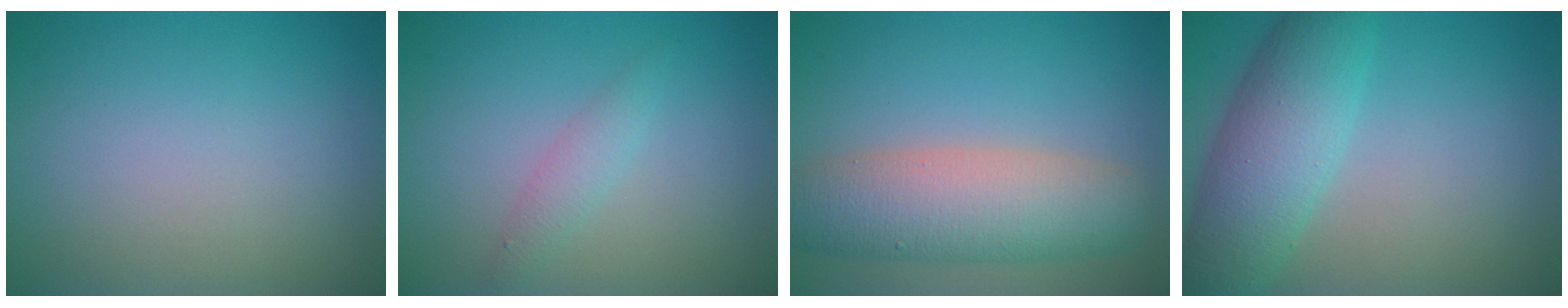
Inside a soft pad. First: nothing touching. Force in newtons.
{"total": 1.6, "press": 1.6, "slide": 0.1}
{"total": 7.2, "press": 7.2, "slide": 0.3}
{"total": 7.1, "press": 7.0, "slide": 0.3}